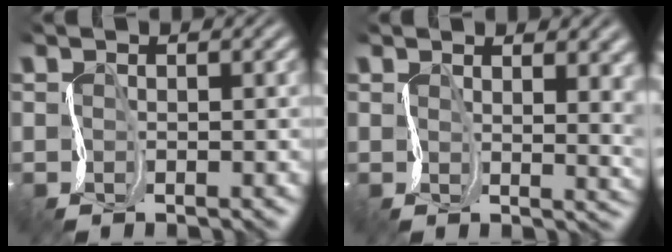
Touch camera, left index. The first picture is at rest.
{"total": 7.7, "force": [2.6, 3.8, 6.2], "torque": [-0.066, 0.024, 0.035]}